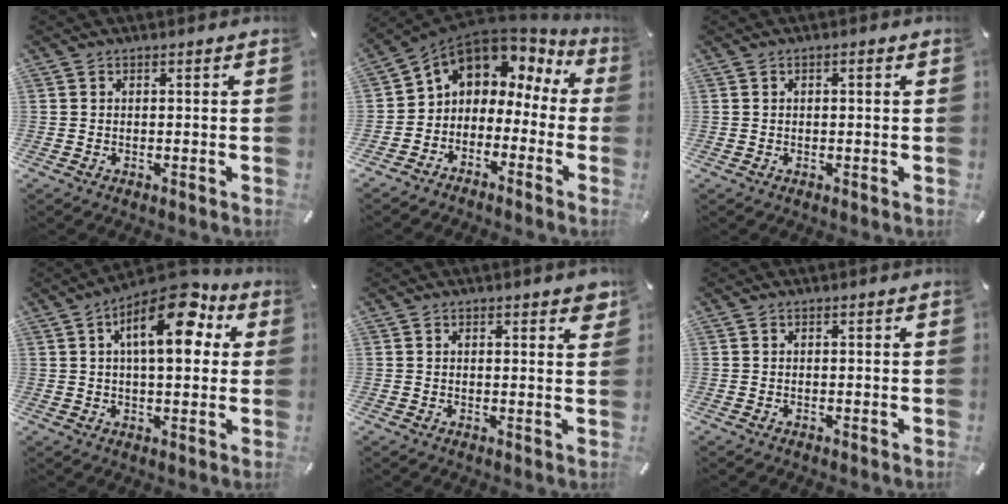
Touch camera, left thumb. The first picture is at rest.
{"total": 5.8, "force": [2.4, 5.0, 1.9], "torque": [-0.052, -0.026, 0.044]}
{"total": 0.7, "force": [0.0, 0.3, 0.7], "torque": [-0.011, 0.002, -0.001]}
{"total": 14.2, "force": [5.8, 7.0, 11.0], "torque": [-0.152, -0.020, 0.093]}
{"total": 2.2, "force": [1.6, 0.7, 1.3], "torque": [-0.006, -0.007, 0.023]}
{"total": 0.0}